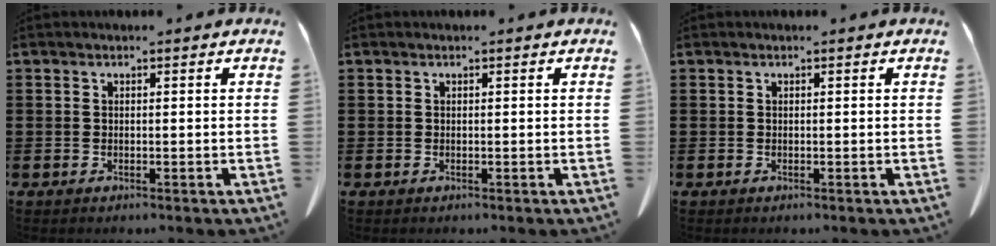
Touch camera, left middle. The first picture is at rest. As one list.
[{"total": 0.0}, {"total": 0.0}]